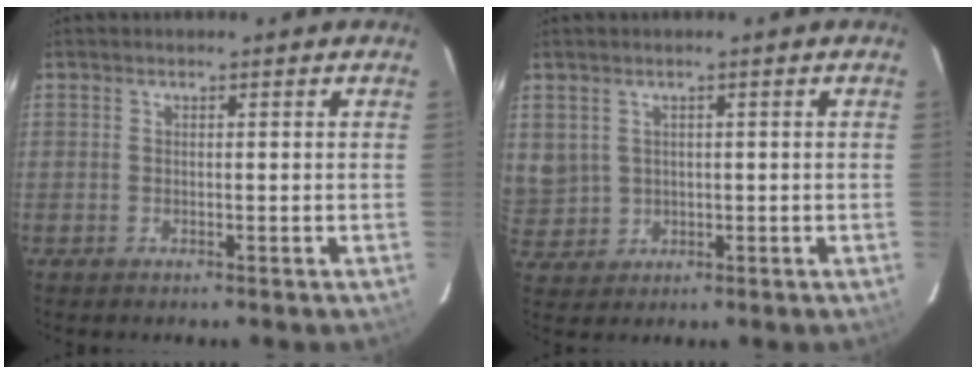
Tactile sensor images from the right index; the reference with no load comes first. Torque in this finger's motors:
{"motor_torque": [0.51, 0.21, 0.07, 0.04]}